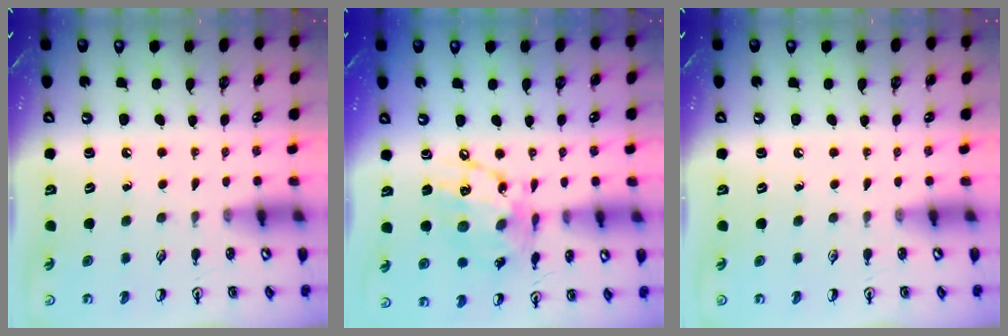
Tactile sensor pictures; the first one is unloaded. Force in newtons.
{"total": 15.2, "press": 15.2, "slide": 1.1}
{"total": 0.0}